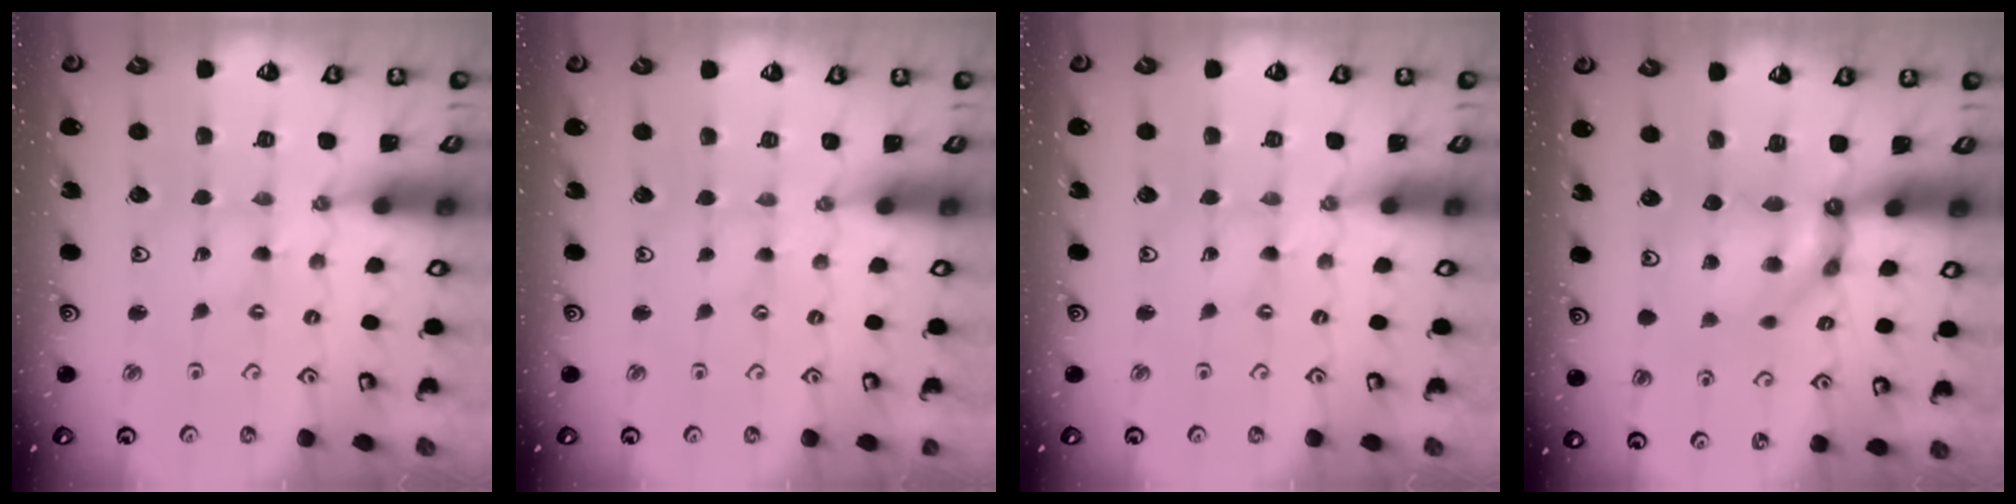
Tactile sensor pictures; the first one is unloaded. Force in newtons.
{"total": 0.0}
{"total": 0.0}
{"total": 9.6, "press": 9.6, "slide": 1.3}